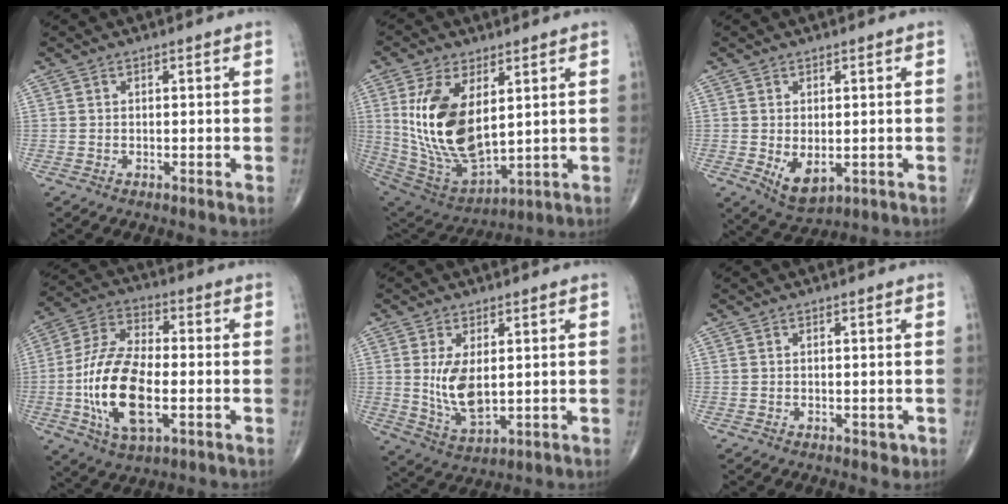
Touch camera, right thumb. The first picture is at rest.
{"total": 18.7, "force": [3.8, 9.8, 15.5], "torque": [-0.291, -0.026, 0.093]}
{"total": 5.9, "force": [-0.9, 3.3, 4.7], "torque": [-0.072, -0.012, 0.001]}
{"total": 17.5, "force": [-3.4, 8.2, 15.1], "torque": [-0.298, 0.015, -0.062]}
{"total": 8.3, "force": [0.9, 4.1, 7.1], "torque": [-0.129, -0.020, 0.031]}
{"total": 1.4, "force": [-0.4, 0.9, 1.0], "torque": [-0.004, -0.001, -0.005]}